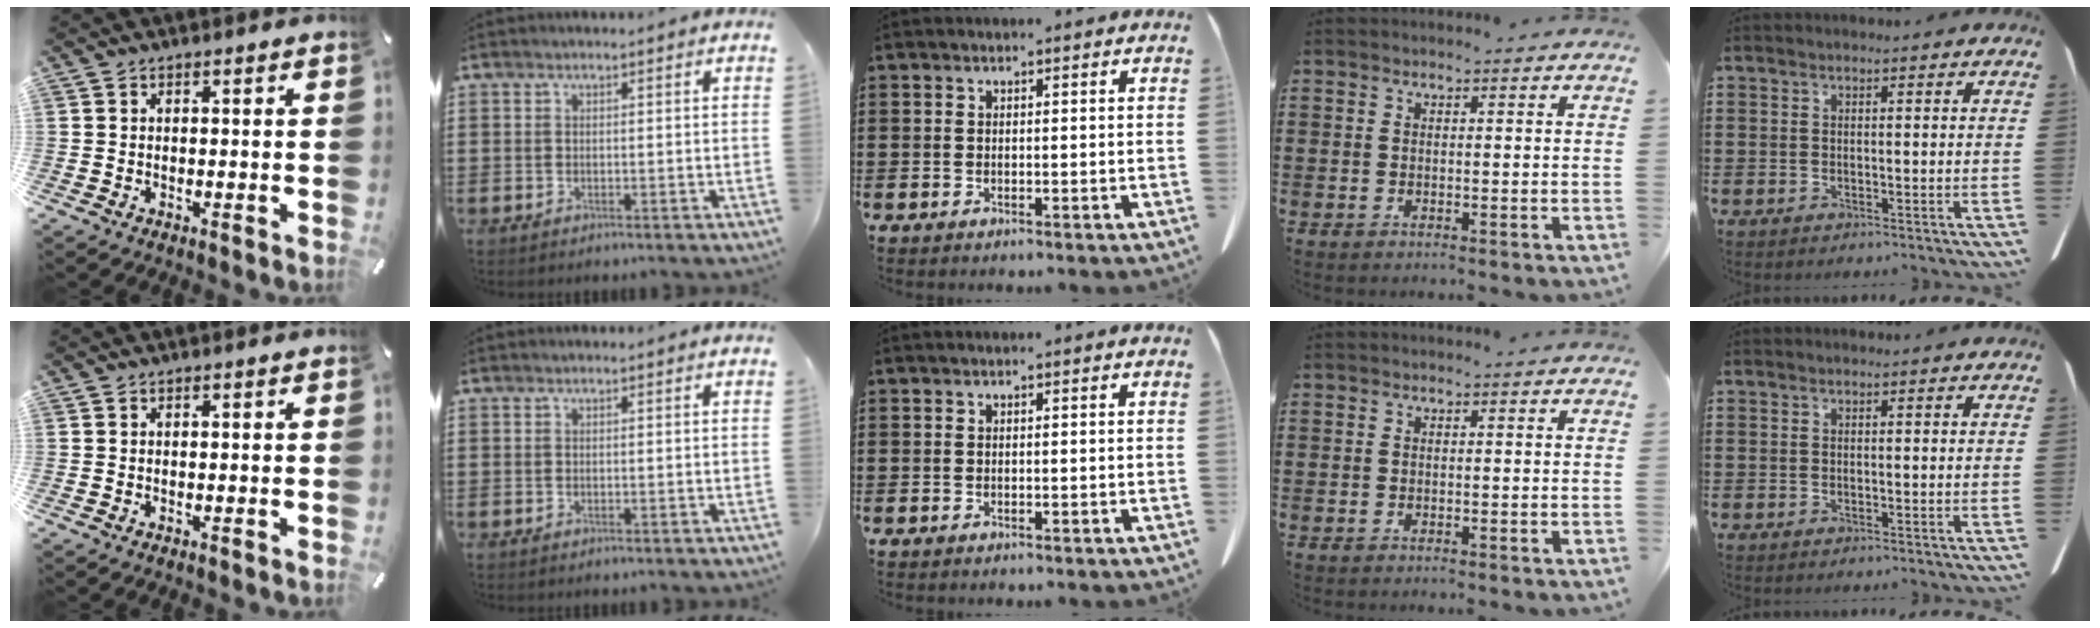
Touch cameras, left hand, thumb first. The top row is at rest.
{}